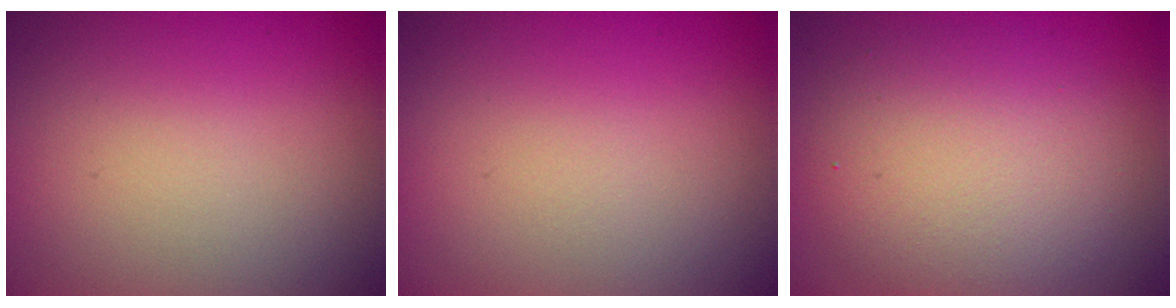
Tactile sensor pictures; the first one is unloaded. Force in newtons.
{"total": 0.0}
{"total": 5.8, "press": 5.8, "slide": 0.4}